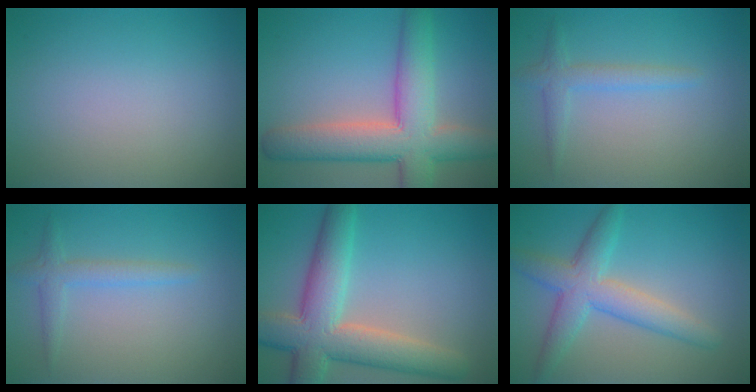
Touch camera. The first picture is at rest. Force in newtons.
{"total": 8.6, "press": 8.6, "slide": 0.5}
{"total": 1.9, "press": 1.9, "slide": 0.1}
{"total": 1.9, "press": 1.9, "slide": 0.1}
{"total": 8.3, "press": 8.3, "slide": 0.7}
{"total": 4.8, "press": 4.8, "slide": 0.1}